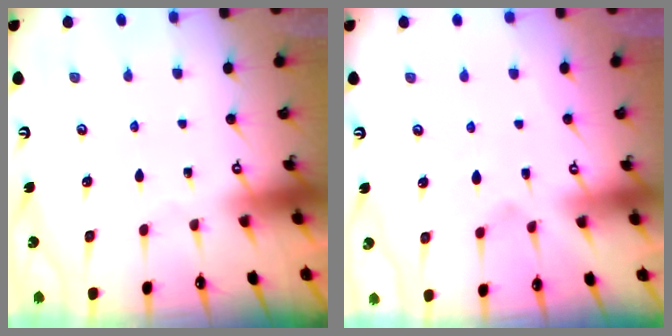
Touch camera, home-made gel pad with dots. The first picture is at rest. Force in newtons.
{"total": 3.0, "press": 2.8, "slide": 1.2}